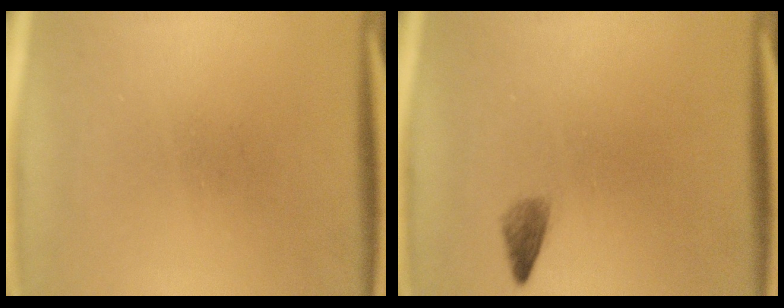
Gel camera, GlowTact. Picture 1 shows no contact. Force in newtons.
{"total": 1.5}